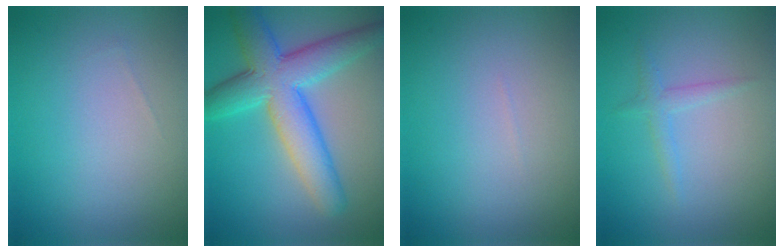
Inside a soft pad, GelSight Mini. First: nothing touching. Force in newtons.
{"total": 7.8, "press": 7.8, "slide": 0.2}
{"total": 0.0}
{"total": 1.3, "press": 1.3, "slide": 0.1}